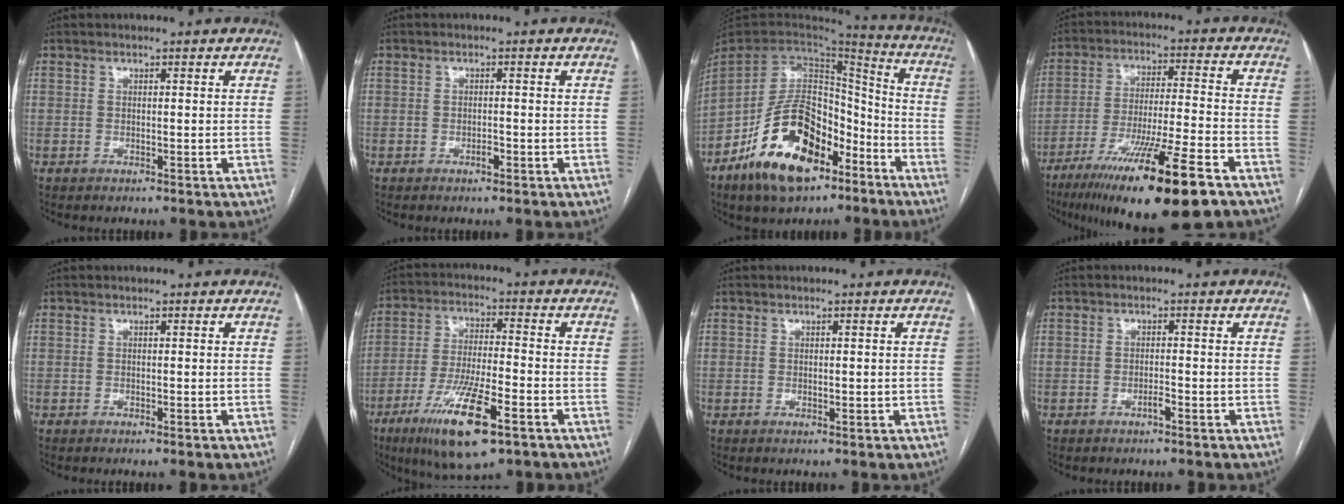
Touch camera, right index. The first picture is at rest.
{"total": 1.2, "force": [-0.6, 0.5, 0.9], "torque": [-0.015, 0.001, -0.009]}
{"total": 19.2, "force": [-10.5, 9.7, 12.9], "torque": [-0.244, 0.011, -0.178]}
{"total": 19.6, "force": [-12.5, 1.0, 15.1], "torque": [-0.234, -0.041, -0.209]}
{"total": 0.0}
{"total": 14.1, "force": [-7.6, 2.6, 11.6], "torque": [-0.223, -0.026, -0.128]}
{"total": 1.0, "force": [-0.1, 0.4, 0.9], "torque": [-0.015, -0.001, 0.002]}
{"total": 1.2, "force": [-0.8, 0.2, 0.9], "torque": [-0.016, 0.001, -0.014]}